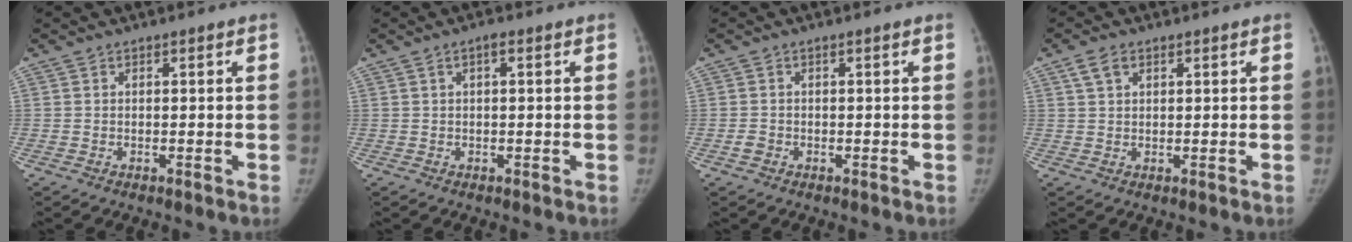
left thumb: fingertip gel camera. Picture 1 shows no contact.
{"total": 1.5, "force": [0.5, 0.5, 1.3], "torque": [-0.024, 0.005, 0.005]}
{"total": 1.2, "force": [-0.5, 1.0, 0.4], "torque": [-0.007, 0.002, -0.011]}
{"total": 2.9, "force": [1.5, 1.9, 1.6], "torque": [-0.029, 0.003, 0.030]}